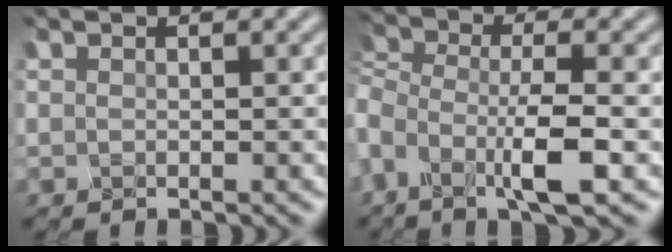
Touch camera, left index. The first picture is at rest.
{"total": 5.5, "force": [-2.6, 1.3, 4.6], "torque": [-0.086, 0.000, -0.064]}